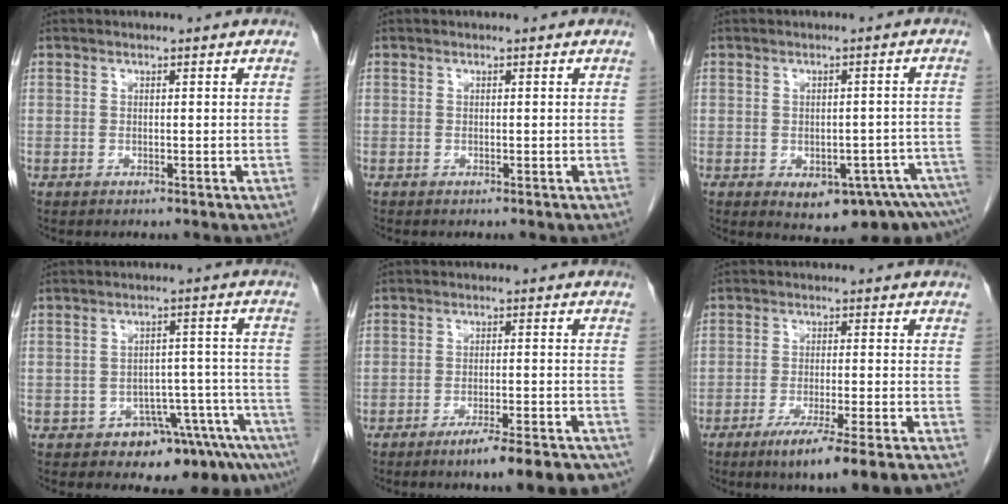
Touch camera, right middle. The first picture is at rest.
{"total": 0.0}
{"total": 10.7, "force": [-7.2, 3.7, 7.0], "torque": [-0.047, 0.011, -0.088]}
{"total": 8.6, "force": [-6.9, 2.9, 4.2], "torque": [-0.022, 0.033, -0.097]}
{"total": 11.4, "force": [-9.3, 1.1, 6.6], "torque": [-0.067, 0.005, -0.131]}
{"total": 12.7, "force": [-9.9, -1.0, 7.9], "torque": [-0.095, -0.033, -0.148]}